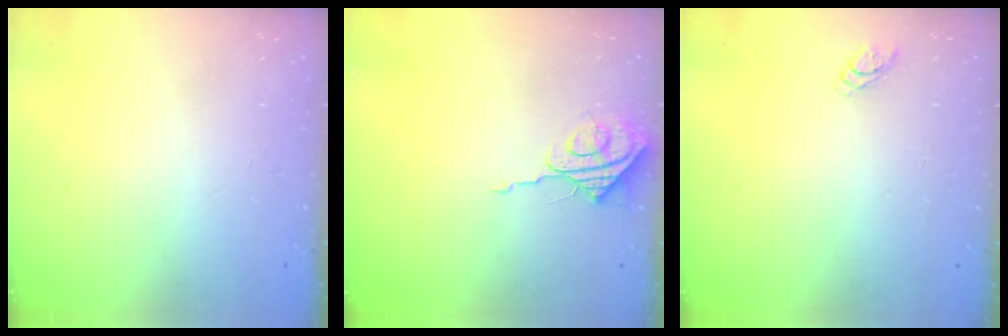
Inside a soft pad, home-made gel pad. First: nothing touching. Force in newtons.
{"total": 7.9, "press": 7.9, "slide": 0.5}
{"total": 2.8, "press": 2.8, "slide": 0.3}